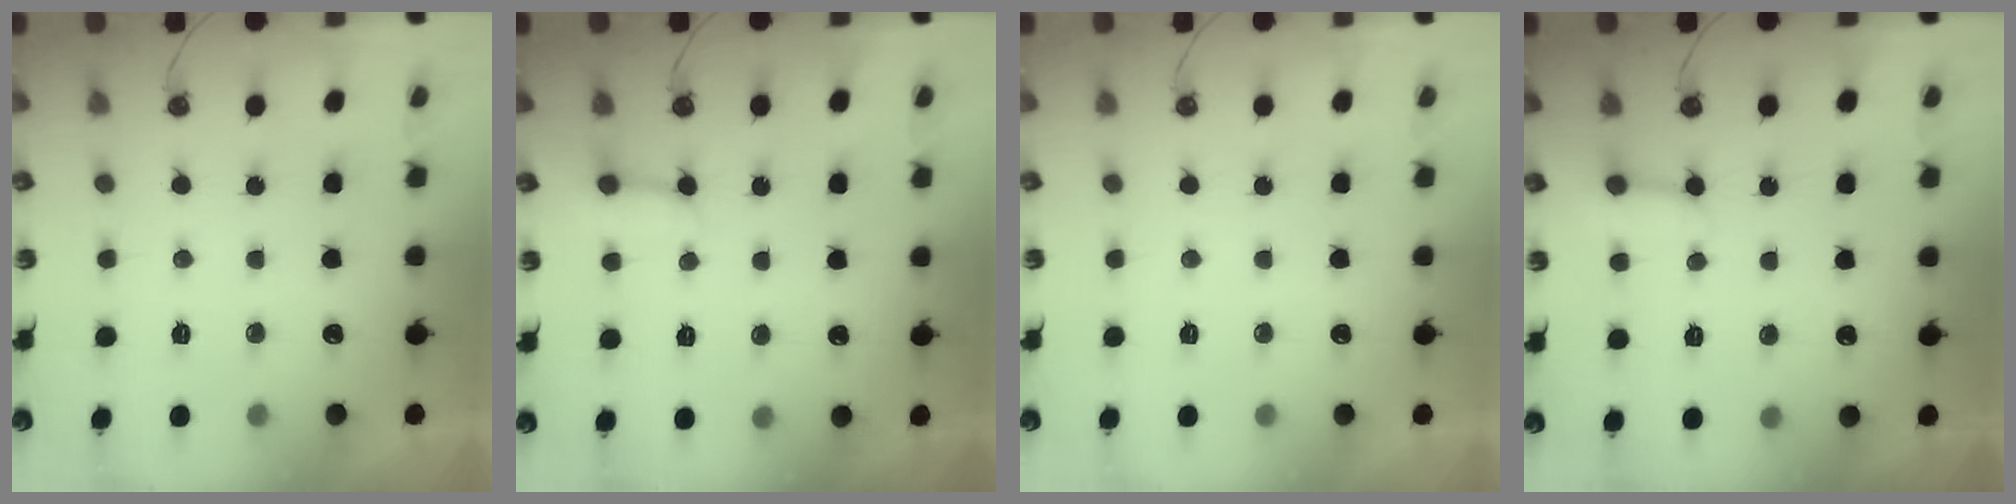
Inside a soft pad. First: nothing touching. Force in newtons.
{"total": 4.9, "press": 4.9, "slide": 0.5}
{"total": 0.0}
{"total": 3.1, "press": 3.0, "slide": 0.3}